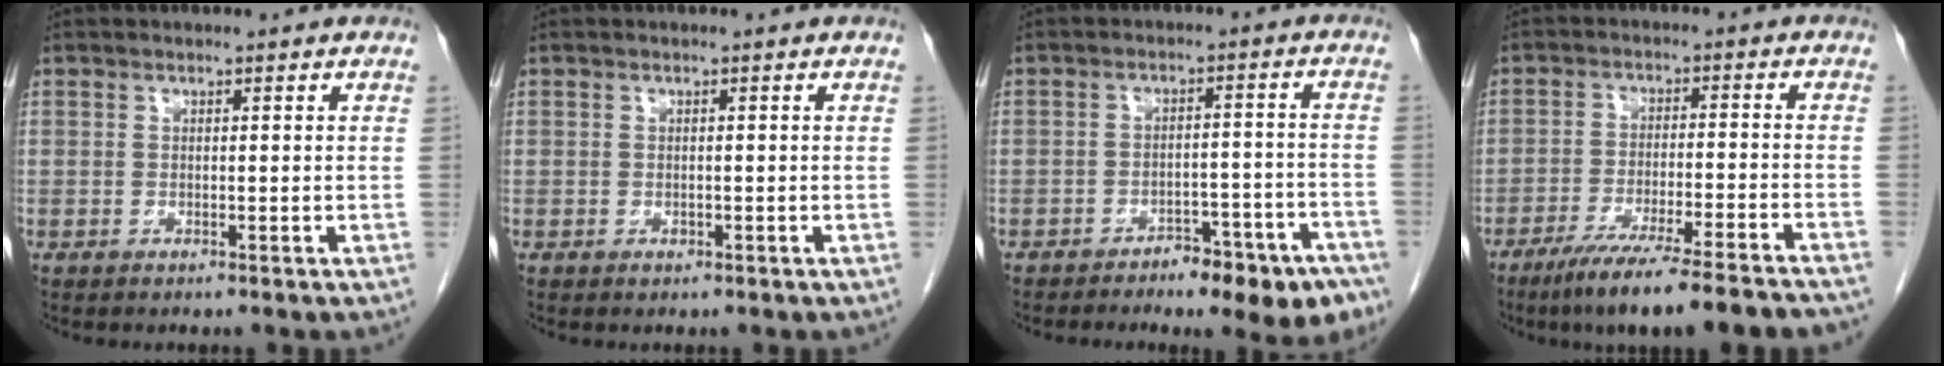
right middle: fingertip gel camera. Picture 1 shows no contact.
{"total": 0.5, "force": [-0.3, 0.4, 0.3], "torque": [-0.006, 0.001, -0.003]}
{"total": 10.2, "force": [-7.2, 3.3, 6.4], "torque": [-0.057, 0.018, -0.099]}
{"total": 15.5, "force": [-12.7, -0.1, 9.0], "torque": [-0.116, -0.039, -0.195]}